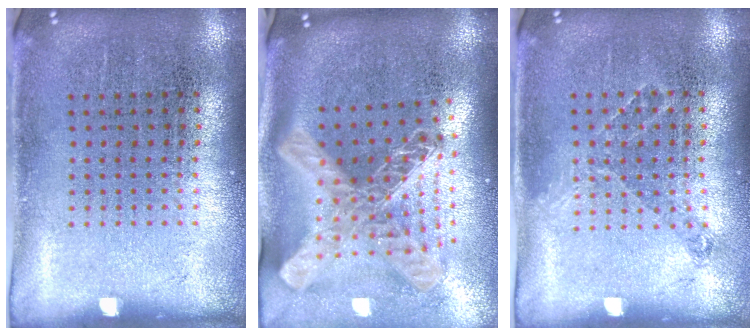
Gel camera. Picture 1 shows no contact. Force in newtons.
{"total": 2.9, "press": 2.1, "slide": 2.1}
{"total": 0.8, "press": 0.7, "slide": 0.4}